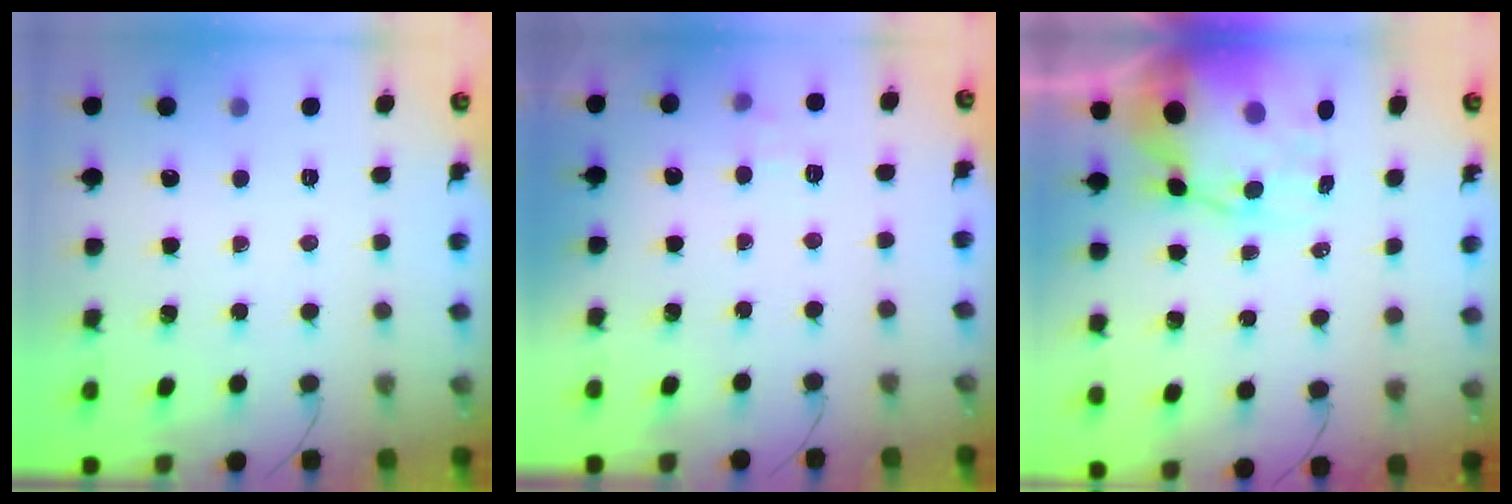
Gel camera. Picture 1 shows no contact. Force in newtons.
{"total": 6.8, "press": 6.6, "slide": 1.7}
{"total": 10.6, "press": 10.1, "slide": 3.0}